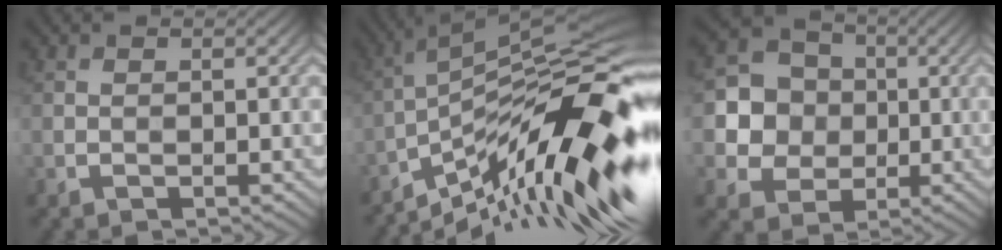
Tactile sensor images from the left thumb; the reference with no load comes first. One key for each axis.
{"total": 17.1, "fx": -8.2, "fy": 3.8, "fz": 14.5, "tx": -0.232, "ty": 0.018, "tz": -0.162}
{"total": 8.0, "fx": 0.1, "fy": 7.4, "fz": 3.2, "tx": -0.073, "ty": 0.004, "tz": -0.015}